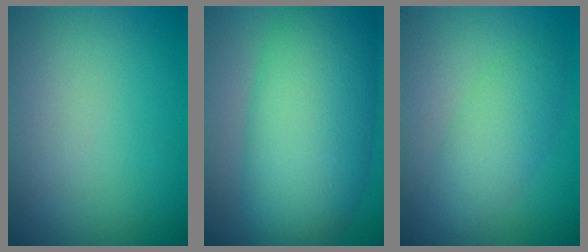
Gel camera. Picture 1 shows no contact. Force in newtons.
{"total": 11.8, "press": 11.8, "slide": 0.1}
{"total": 3.6, "press": 3.6, "slide": 0.2}